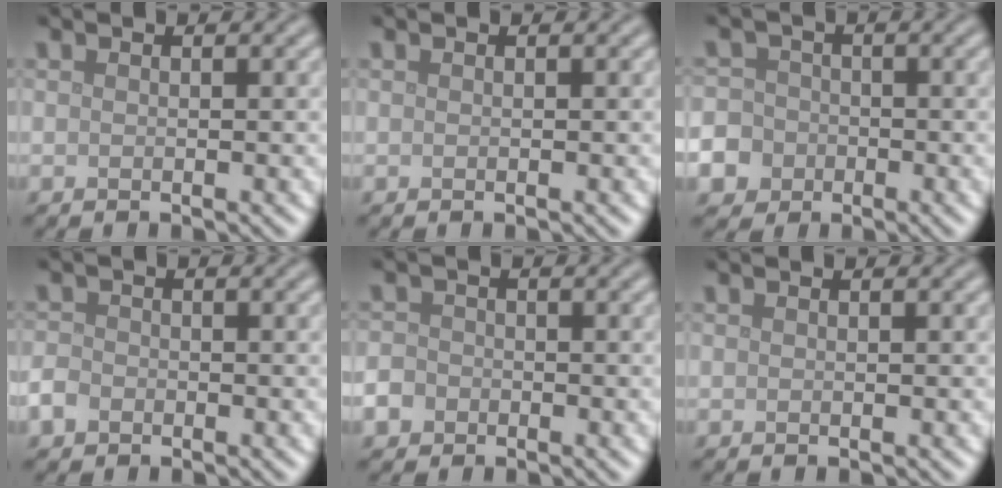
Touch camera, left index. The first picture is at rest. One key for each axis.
{"total": 0.0}
{"total": 9.5, "fx": -4.4, "fy": 8.1, "fz": 2.1, "tx": -0.063, "ty": -0.025, "tz": -0.106}
{"total": 1.8, "fx": -1.0, "fy": 1.3, "fz": 0.6, "tx": -0.009, "ty": 0.001, "tz": -0.026}
{"total": 2.5, "fx": -1.3, "fy": 2.0, "fz": 0.8, "tx": -0.009, "ty": -0.004, "tz": -0.026}
{"total": 0.0}